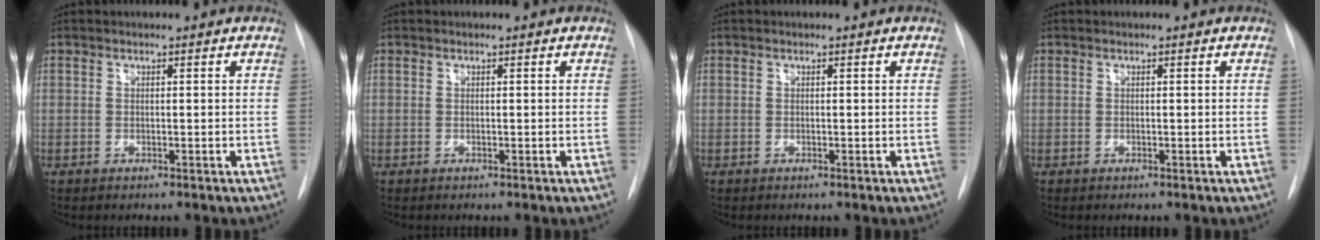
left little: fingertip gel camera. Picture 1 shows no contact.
{"total": 0.0}
{"total": 0.0}
{"total": 0.0}